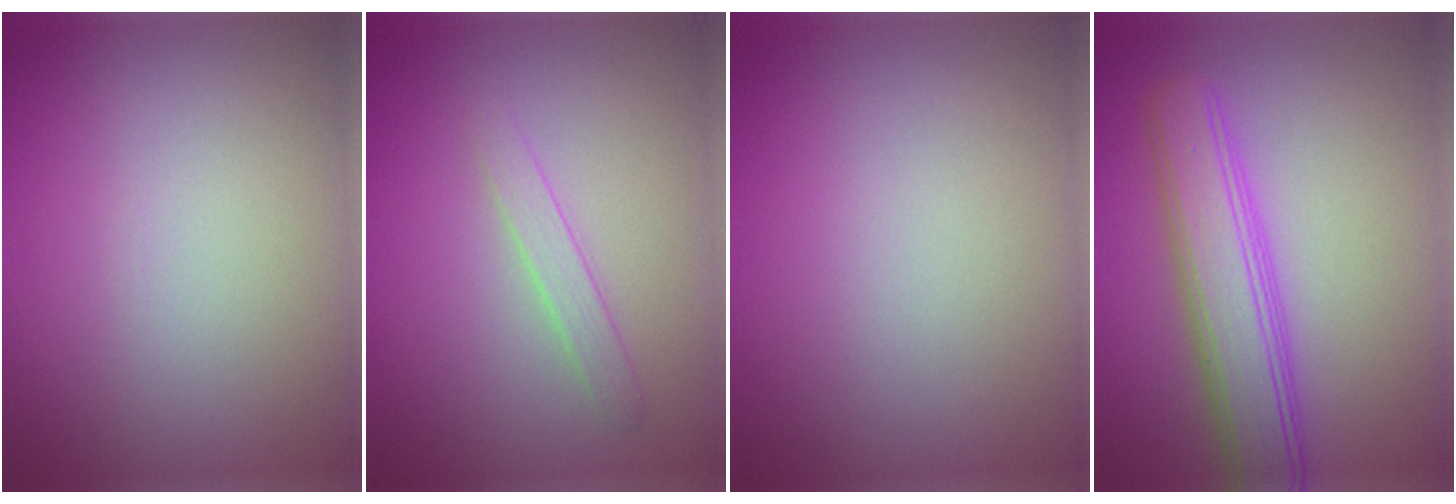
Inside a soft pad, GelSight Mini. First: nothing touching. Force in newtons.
{"total": 1.4, "press": 1.4, "slide": 0.1}
{"total": 0.0}
{"total": 5.5, "press": 5.5, "slide": 0.2}